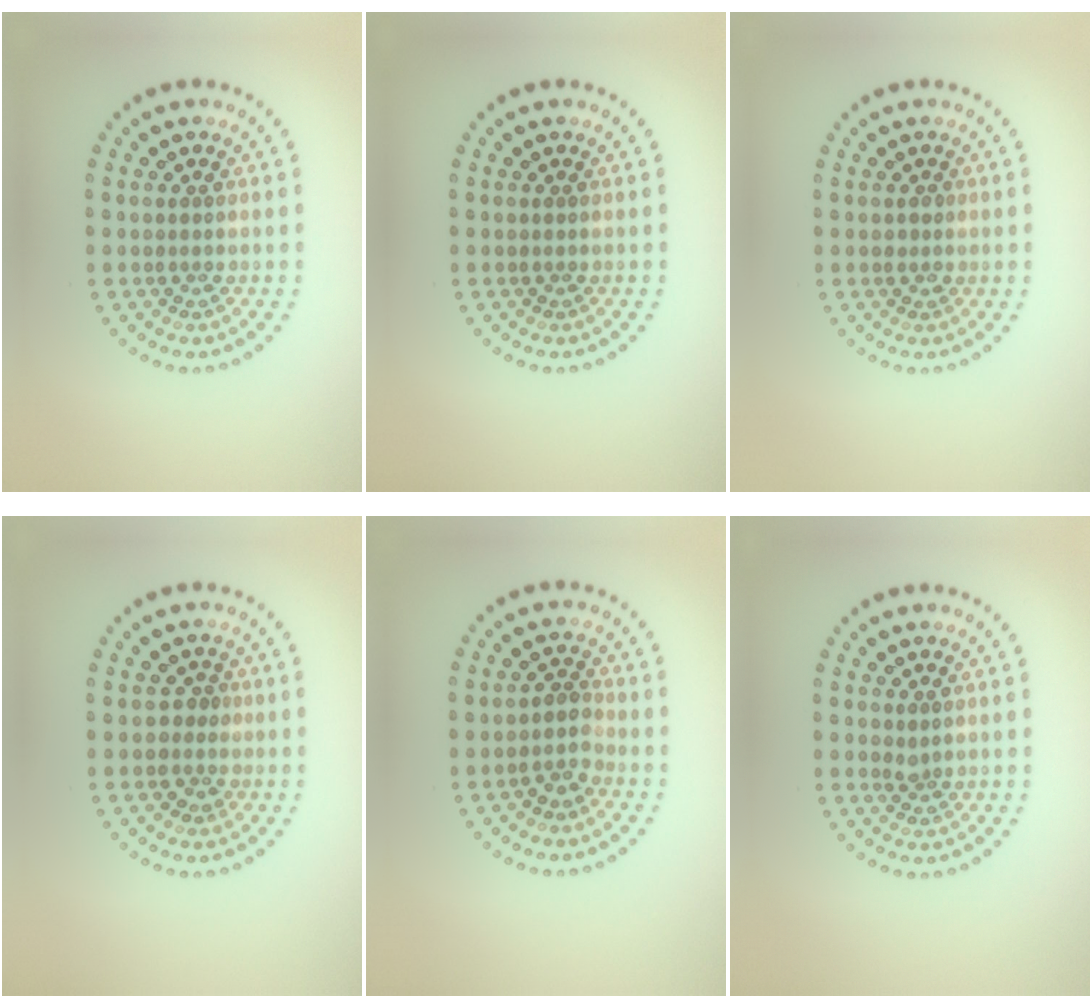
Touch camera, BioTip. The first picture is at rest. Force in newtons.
{"total": 0.0}
{"total": 0.8, "press": 0.7, "slide": 0.3}
{"total": 1.5, "press": 1.2, "slide": 0.8}
{"total": 2.0, "press": 1.6, "slide": 1.2}
{"total": 0.8, "press": 0.6, "slide": 0.5}